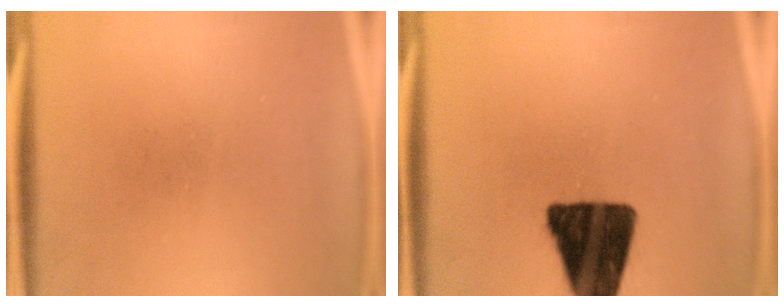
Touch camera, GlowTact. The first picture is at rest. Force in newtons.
{"total": 16.7}